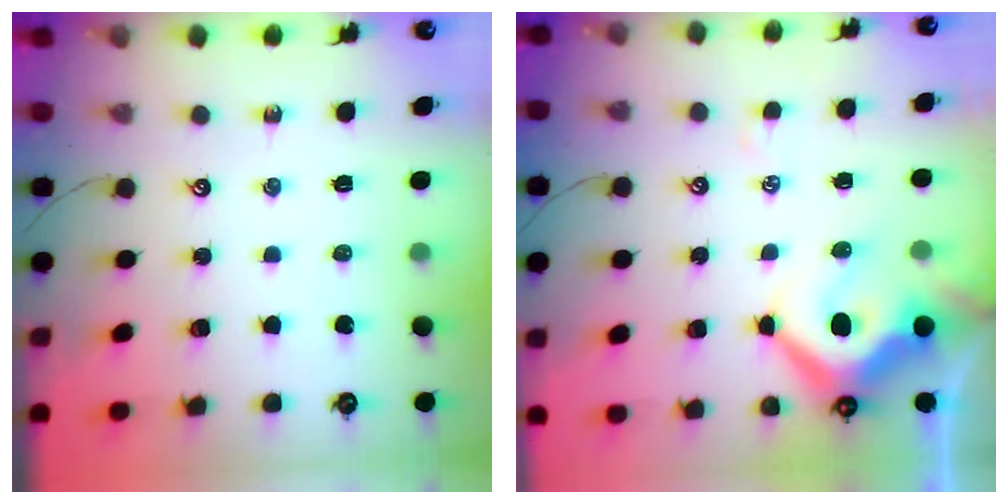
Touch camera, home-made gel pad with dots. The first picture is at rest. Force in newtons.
{"total": 10.7, "press": 10.5, "slide": 2.1}